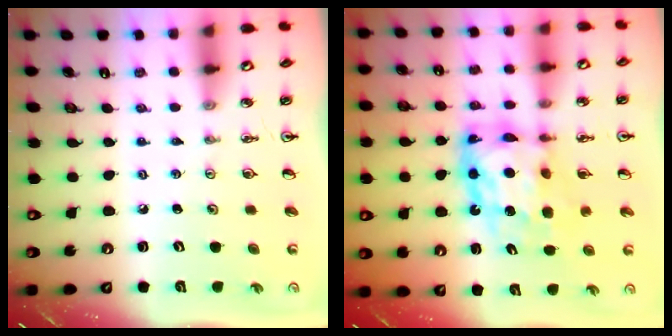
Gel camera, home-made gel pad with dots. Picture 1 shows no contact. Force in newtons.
{"total": 12.2, "press": 12.1, "slide": 1.2}